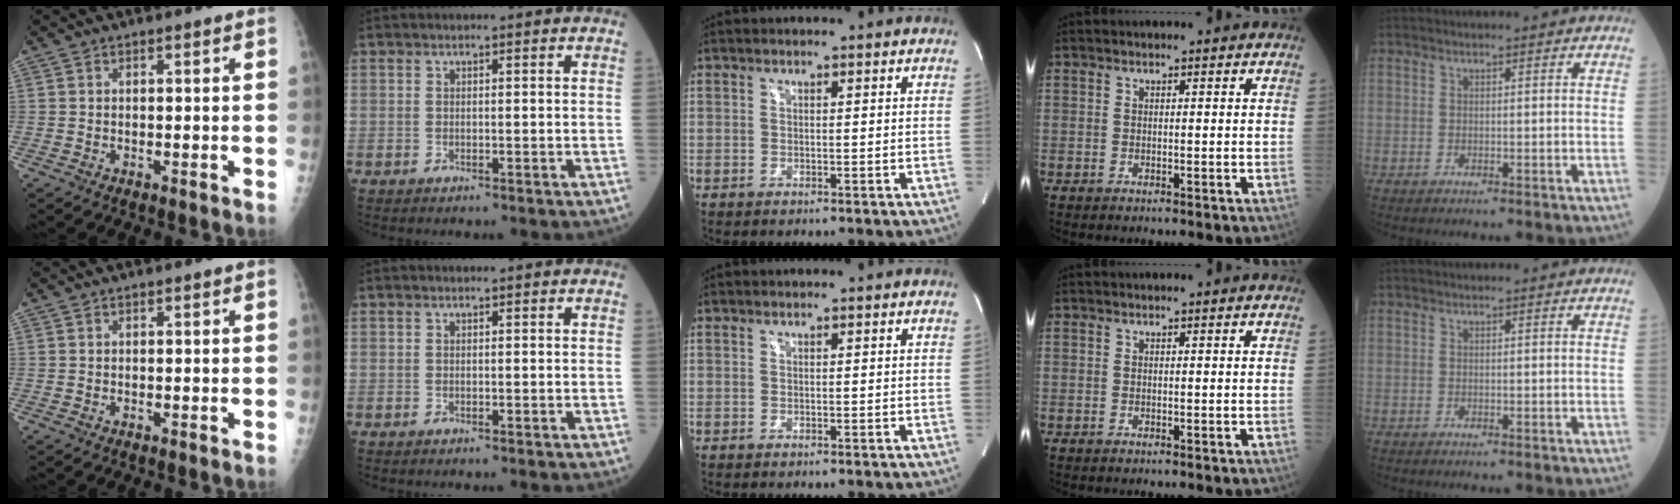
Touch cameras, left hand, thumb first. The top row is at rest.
{}